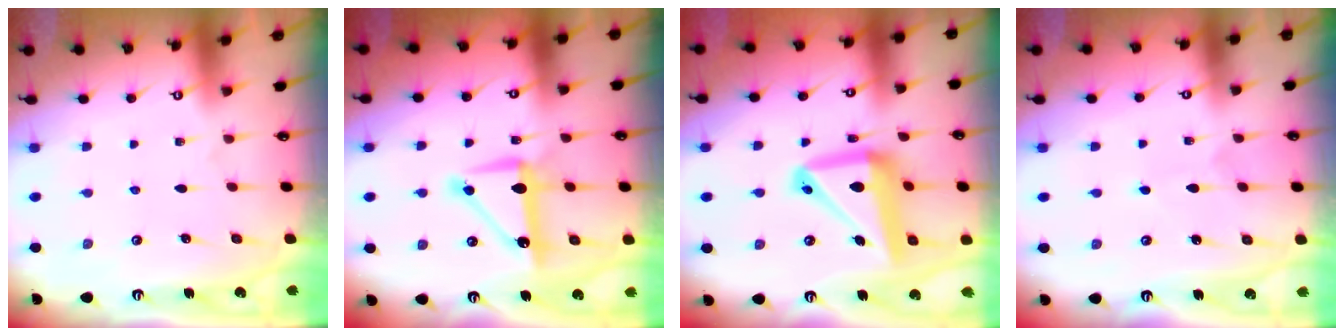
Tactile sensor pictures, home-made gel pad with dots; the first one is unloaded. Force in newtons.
{"total": 11.4, "press": 11.4, "slide": 0.8}
{"total": 15.3, "press": 15.2, "slide": 1.9}
{"total": 3.2, "press": 3.2, "slide": 0.3}